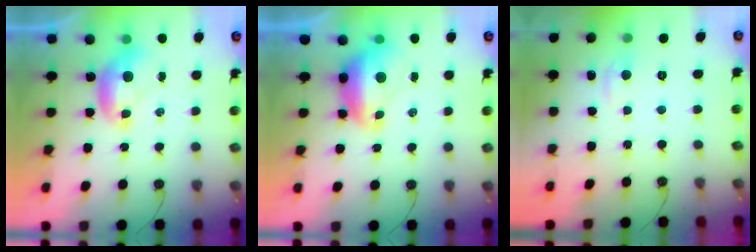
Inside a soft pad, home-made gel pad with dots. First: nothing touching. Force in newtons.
{"total": 2.2, "press": 2.1, "slide": 0.7}
{"total": 0.7, "press": 0.3, "slide": 0.7}